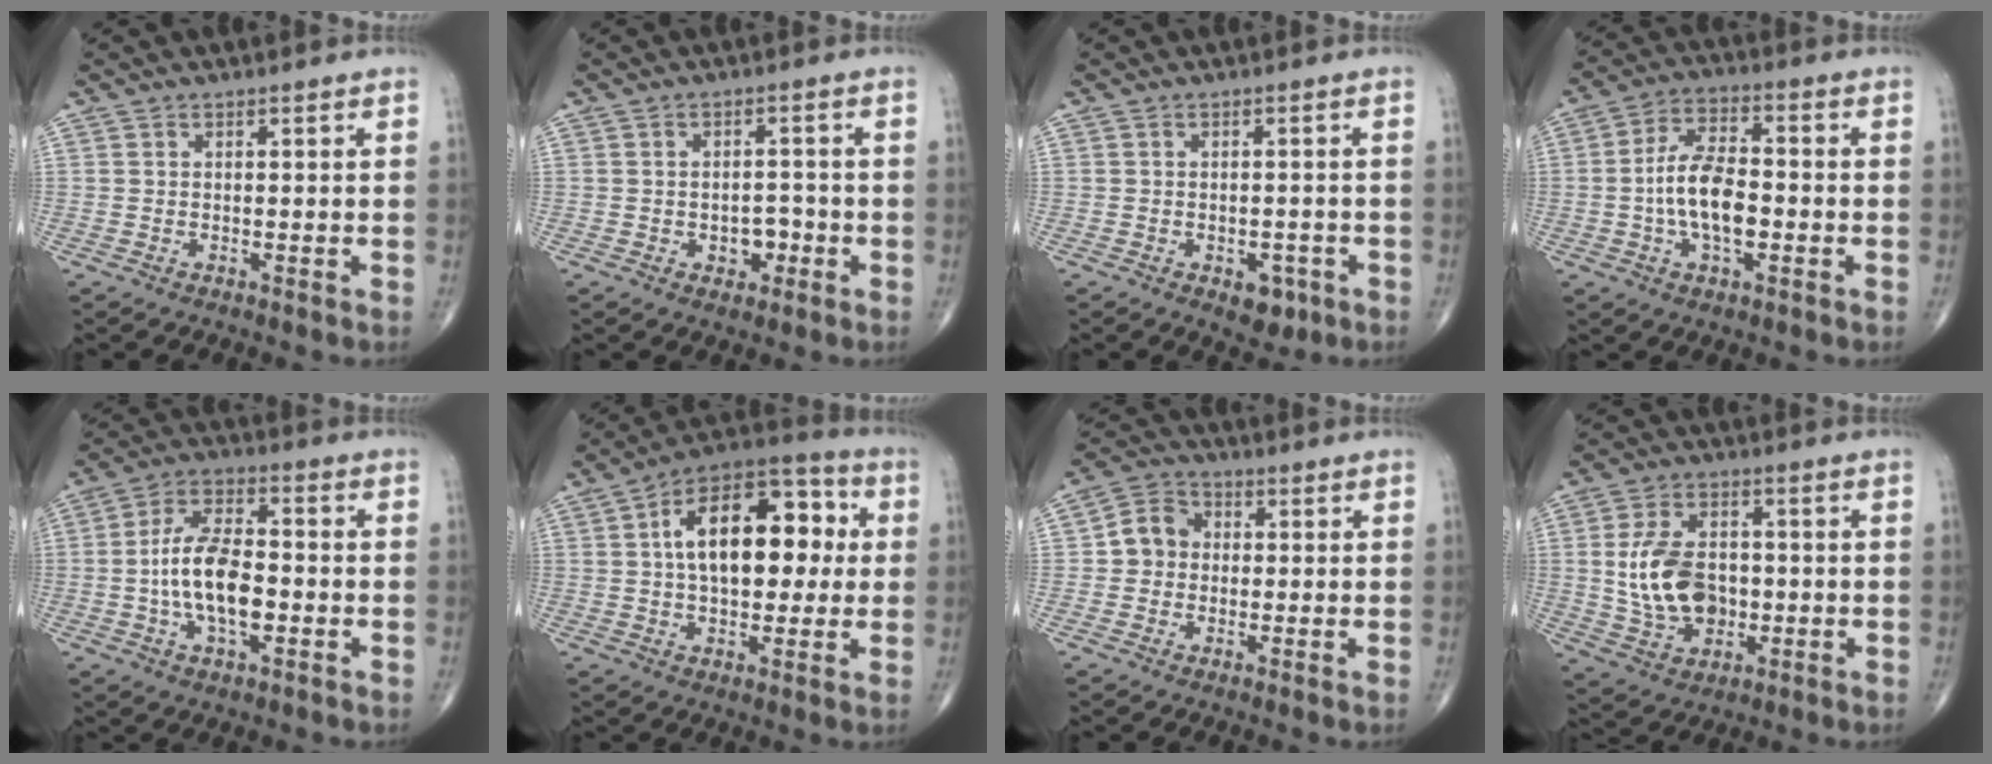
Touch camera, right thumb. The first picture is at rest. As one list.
[{"total": 4.0, "force": [-1.3, 2.9, 2.5], "torque": [-0.014, 0.015, -0.017]}, {"total": 4.3, "force": [-2.0, 2.7, 2.7], "torque": [-0.017, 0.008, -0.021]}, {"total": 11.3, "force": [-1.8, 5.6, 9.6], "torque": [-0.172, 0.022, -0.039]}, {"total": 12.9, "force": [-1.9, 6.3, 11.1], "torque": [-0.200, 0.020, -0.041]}, {"total": 19.0, "force": [2.7, 10.7, 15.5], "torque": [-0.210, 0.032, 0.034]}, {"total": 6.3, "force": [-0.1, 5.6, 2.9], "torque": [-0.033, 0.020, -0.013]}, {"total": 11.2, "force": [-0.2, 7.6, 8.2], "torque": [-0.134, 0.004, 0.005]}]